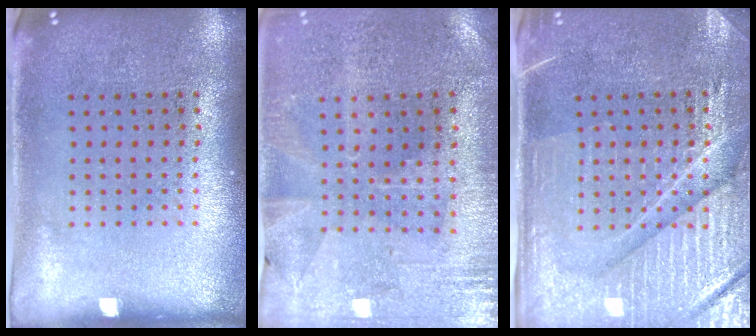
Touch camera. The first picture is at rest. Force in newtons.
{"total": 0.5, "press": 0.3, "slide": 0.4}
{"total": 4.6, "press": 4.2, "slide": 1.6}